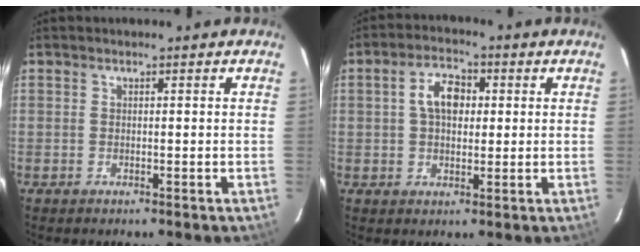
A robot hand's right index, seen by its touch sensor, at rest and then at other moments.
{"total": 6.3, "force": [1.1, 4.0, 4.8], "torque": [-0.085, 0.019, 0.021]}